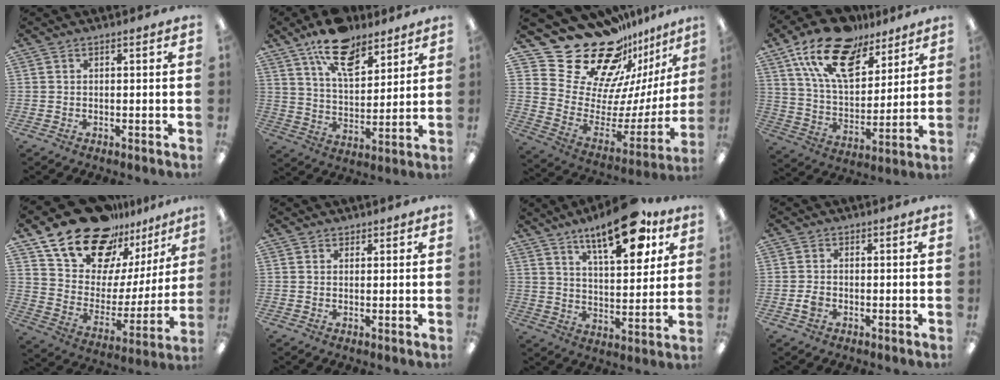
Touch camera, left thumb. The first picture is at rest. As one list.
[{"total": 14.3, "force": [10.1, 6.9, 7.4], "torque": [-0.116, -0.050, 0.180]}, {"total": 27.9, "force": [21.7, 13.2, 11.5], "torque": [-0.191, -0.165, 0.407]}, {"total": 19.8, "force": [12.8, 9.9, 11.4], "torque": [-0.207, -0.063, 0.231]}, {"total": 22.5, "force": [16.8, 11.8, 9.1], "torque": [-0.173, -0.107, 0.310]}, {"total": 1.3, "force": [1.0, 0.8, -0.1], "torque": [0.010, -0.003, 0.018]}, {"total": 16.3, "force": [10.8, 5.9, 10.7], "torque": [-0.157, -0.052, 0.176]}, {"total": 1.9, "force": [-0.7, 1.5, 1.0], "torque": [-0.017, 0.003, -0.012]}]